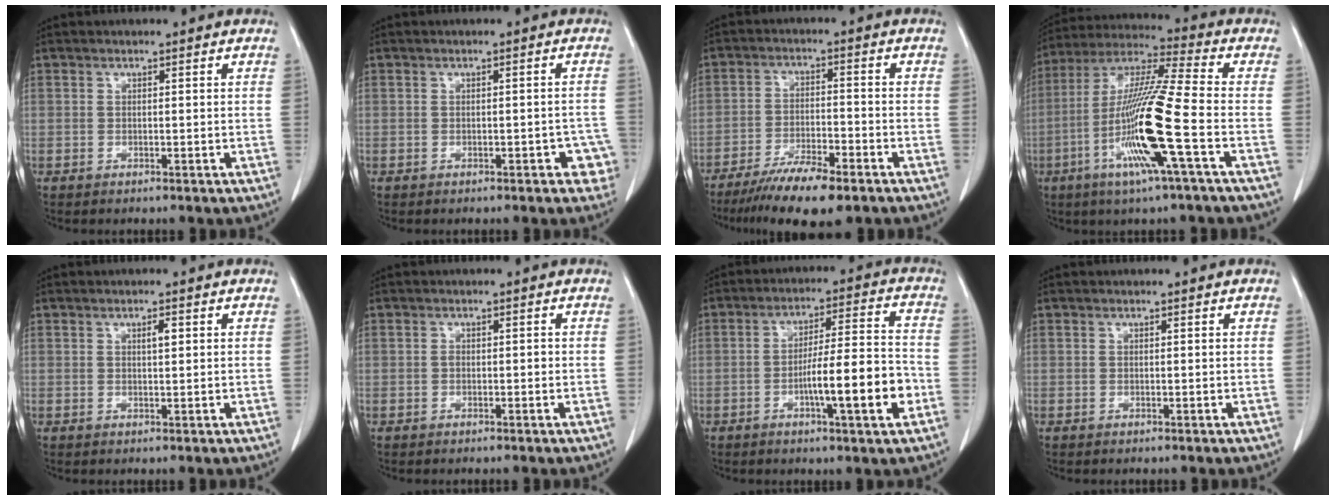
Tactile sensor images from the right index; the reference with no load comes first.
{"total": 3.7, "force": [-1.5, 1.6, 3.0], "torque": [-0.019, 0.009, -0.014]}
{"total": 10.0, "force": [-7.5, 1.6, 6.6], "torque": [-0.108, -0.022, -0.127]}
{"total": 16.6, "force": [-5.1, -0.7, 15.8], "torque": [-0.316, -0.015, -0.106]}
{"total": 1.4, "force": [0.5, 0.3, 1.2], "torque": [-0.020, 0.001, 0.007]}
{"total": 1.0, "force": [-0.2, 0.5, 0.8], "torque": [-0.012, 0.002, -0.002]}
{"total": 11.6, "force": [-3.8, 0.6, 11.0], "torque": [-0.174, 0.004, -0.060]}
{"total": 0.0}